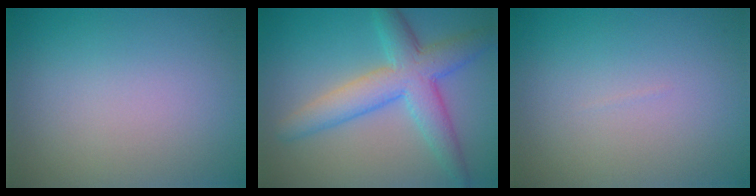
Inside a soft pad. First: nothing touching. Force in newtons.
{"total": 6.3, "press": 6.3, "slide": 0.2}
{"total": 0.0}